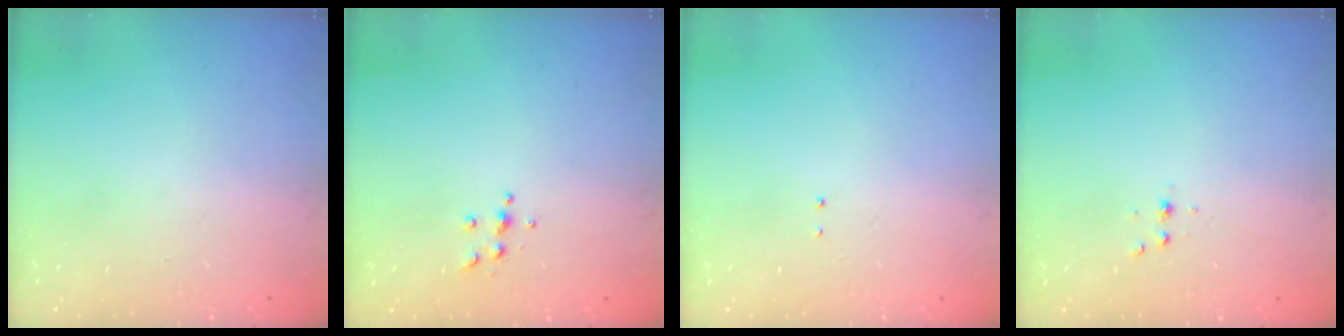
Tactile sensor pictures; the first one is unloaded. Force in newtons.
{"total": 5.3, "press": 5.3, "slide": 0.5}
{"total": 1.3, "press": 1.2, "slide": 0.6}
{"total": 2.3, "press": 2.3, "slide": 0.3}